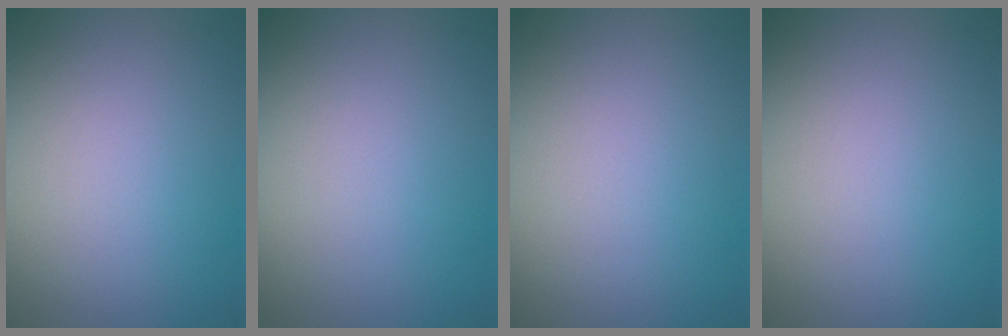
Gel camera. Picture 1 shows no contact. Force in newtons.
{"total": 0.0}
{"total": 0.0}
{"total": 0.0}